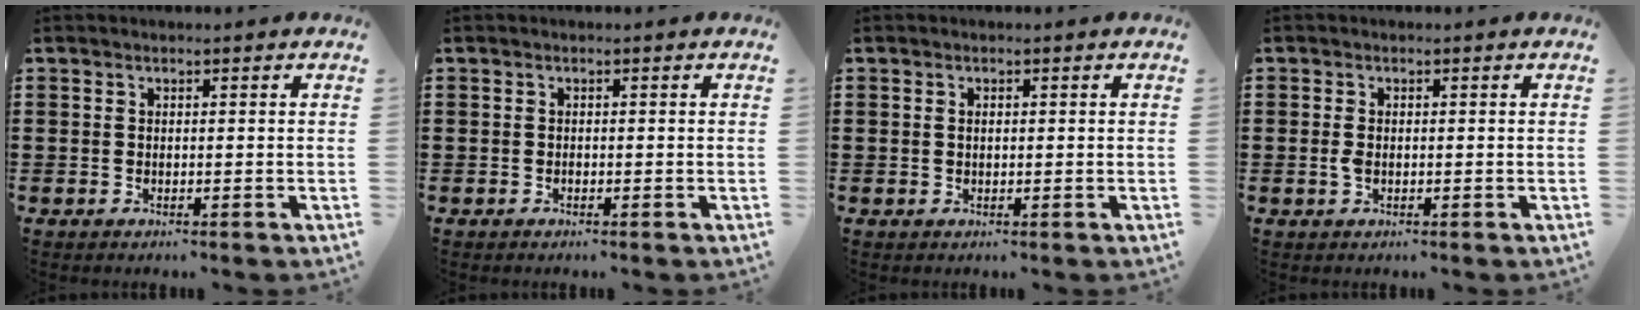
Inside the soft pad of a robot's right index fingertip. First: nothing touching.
{"total": 0.0}
{"total": 0.7, "force": [0.1, 0.4, 0.6], "torque": [-0.014, 0.001, 0.002]}
{"total": 1.5, "force": [-0.2, 0.9, 1.3], "torque": [-0.033, 0.000, -0.006]}